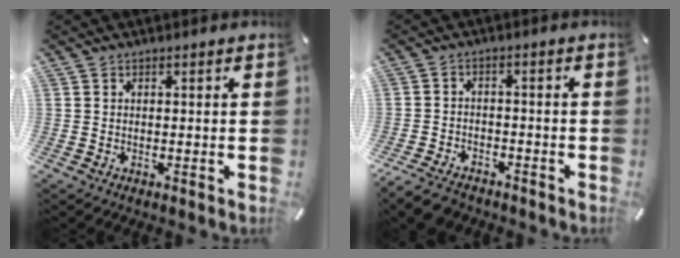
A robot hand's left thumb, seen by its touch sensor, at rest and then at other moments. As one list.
[{"total": 5.1, "force": [-4.3, 2.2, 1.8], "torque": [-0.045, 0.015, -0.084]}]